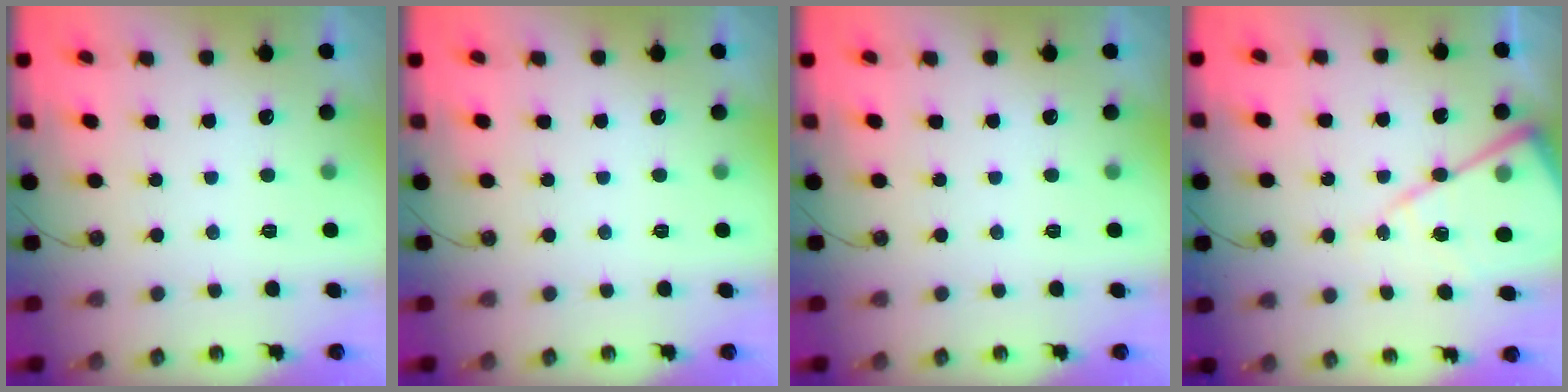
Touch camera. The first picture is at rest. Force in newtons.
{"total": 0.0}
{"total": 0.0}
{"total": 16.5, "press": 16.4, "slide": 1.6}